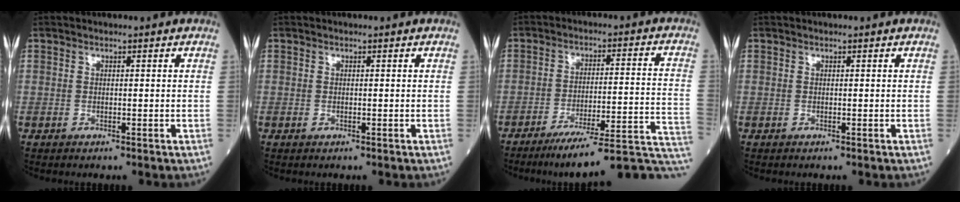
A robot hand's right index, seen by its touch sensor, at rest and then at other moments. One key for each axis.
{"total": 0.0}
{"total": 19.8, "fx": -17.1, "fy": 0.4, "fz": 10.1, "tx": -0.068, "ty": 0.018, "tz": -0.234}
{"total": 0.0}